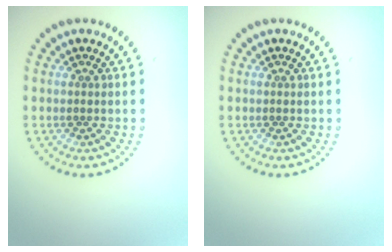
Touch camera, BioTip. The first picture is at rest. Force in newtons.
{"total": 0.0}